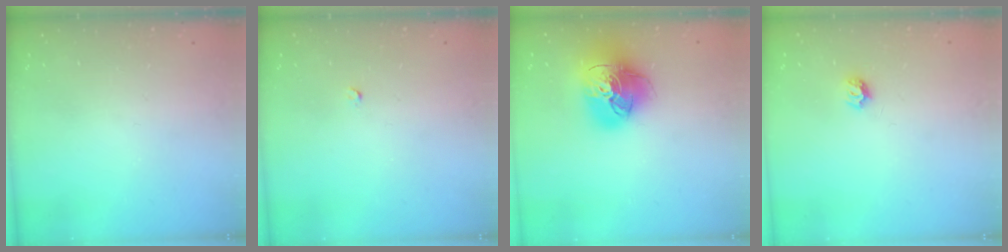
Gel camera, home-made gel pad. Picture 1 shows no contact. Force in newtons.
{"total": 2.0, "press": 2.0, "slide": 0.3}
{"total": 21.8, "press": 21.6, "slide": 2.6}
{"total": 5.5, "press": 5.4, "slide": 0.6}